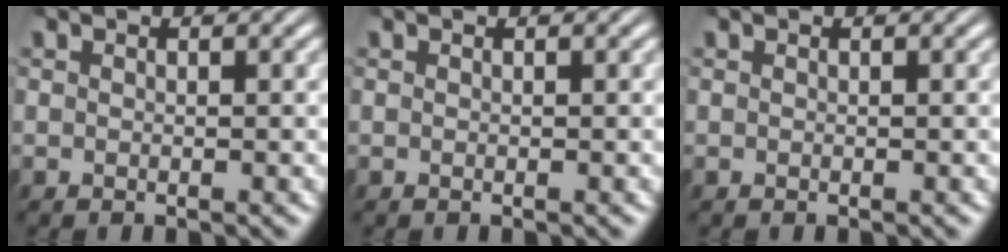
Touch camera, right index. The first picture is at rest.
{"total": 0.0}
{"total": 0.0}